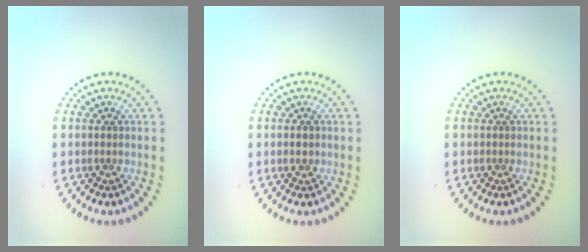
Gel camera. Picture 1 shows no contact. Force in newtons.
{"total": 1.3, "press": 1.2, "slide": 0.1}
{"total": 0.0}